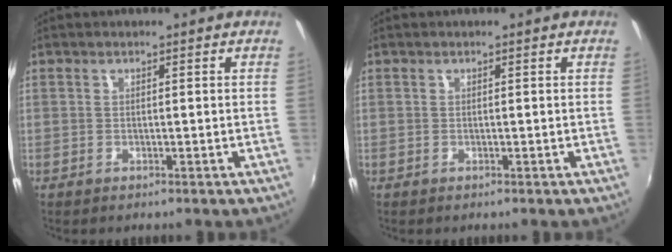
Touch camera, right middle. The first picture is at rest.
{"total": 0.0}